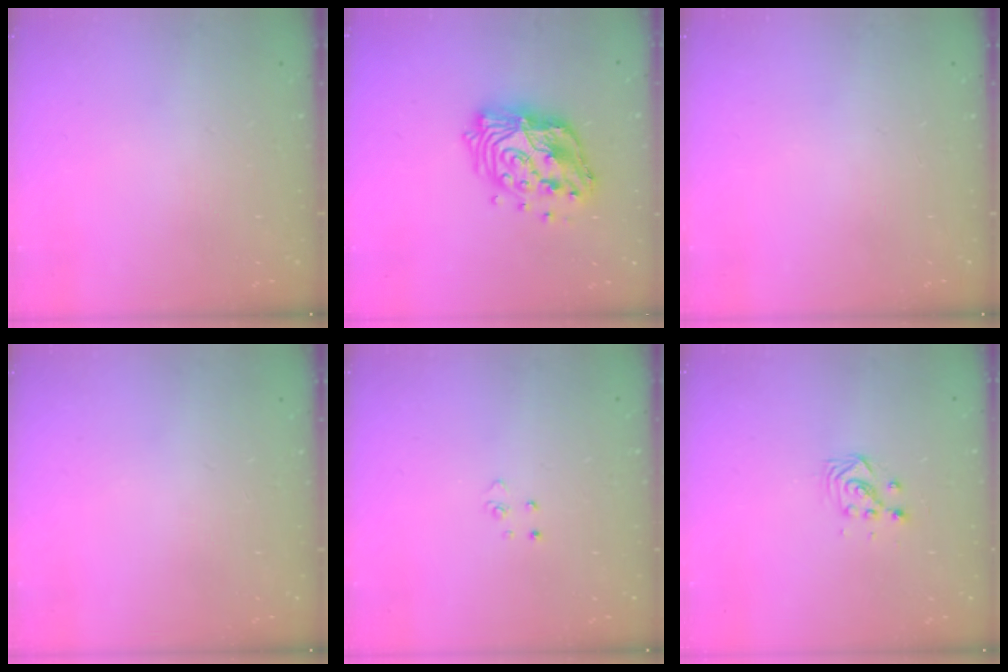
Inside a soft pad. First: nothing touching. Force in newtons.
{"total": 15.9, "press": 15.9, "slide": 1.1}
{"total": 0.0}
{"total": 0.0}
{"total": 2.8, "press": 2.8, "slide": 0.3}
{"total": 3.6, "press": 3.6, "slide": 0.4}